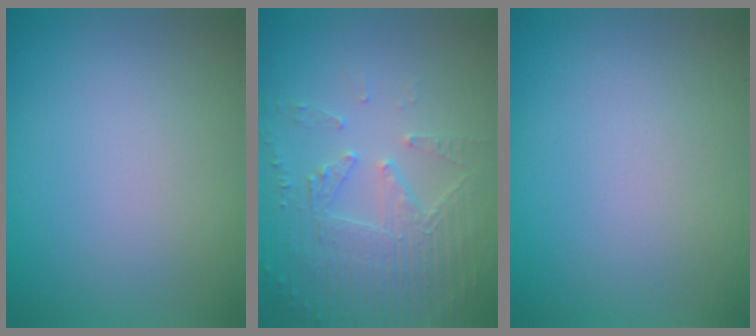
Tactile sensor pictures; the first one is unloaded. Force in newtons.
{"total": 5.1, "press": 3.7, "slide": 3.6}
{"total": 0.0}